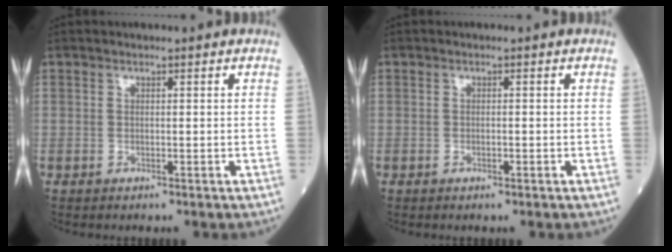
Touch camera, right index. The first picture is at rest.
{"total": 0.8, "force": [-0.3, 0.1, 0.7], "torque": [-0.015, -0.001, -0.003]}